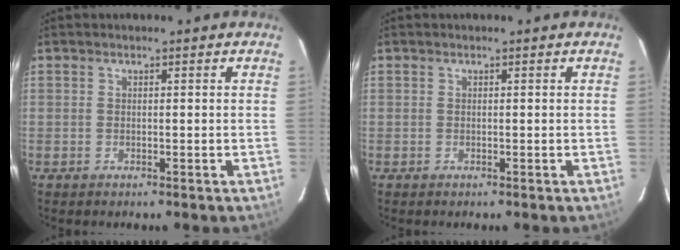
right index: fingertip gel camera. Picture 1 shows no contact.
{"total": 0.0}